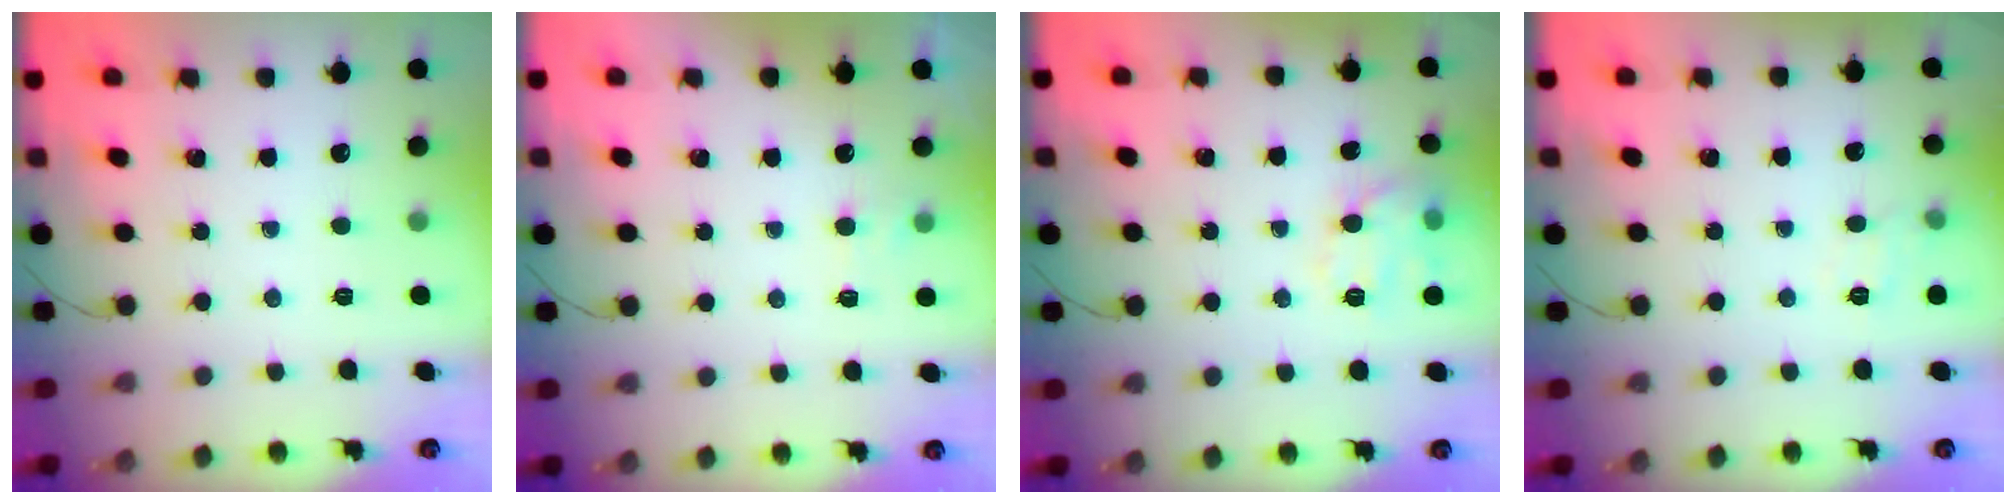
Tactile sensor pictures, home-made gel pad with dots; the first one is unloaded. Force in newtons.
{"total": 4.9, "press": 4.7, "slide": 1.4}
{"total": 11.5, "press": 11.4, "slide": 0.5}
{"total": 7.4, "press": 7.3, "slide": 1.6}